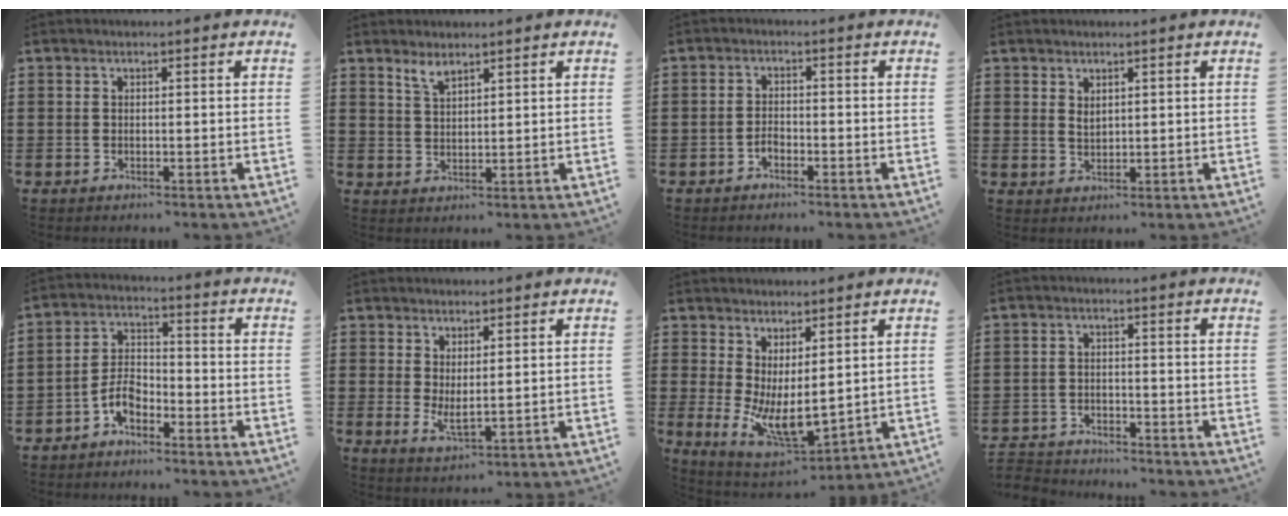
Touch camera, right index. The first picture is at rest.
{"total": 2.4, "force": [2.1, 0.2, 1.1], "torque": [-0.024, 0.000, 0.039]}
{"total": 1.6, "force": [-1.0, 1.0, 0.8], "torque": [-0.018, 0.001, -0.021]}
{"total": 1.8, "force": [1.3, 0.9, 0.8], "torque": [-0.016, 0.002, 0.025]}
{"total": 5.0, "force": [-3.0, 2.6, 3.1], "torque": [-0.076, 0.006, -0.063]}
{"total": 2.6, "force": [1.2, 0.9, 2.1], "torque": [-0.051, -0.003, 0.021]}
{"total": 6.4, "force": [0.4, 2.4, 5.9], "torque": [-0.126, -0.025, 0.013]}
{"total": 3.0, "force": [-2.9, 0.4, -0.2], "torque": [-0.007, -0.003, -0.064]}